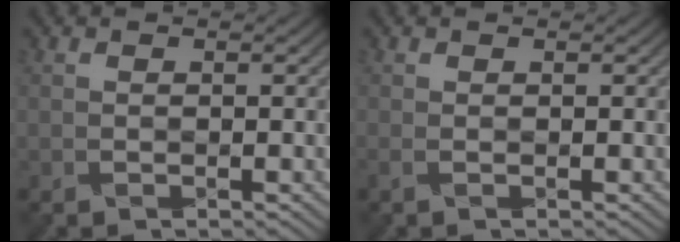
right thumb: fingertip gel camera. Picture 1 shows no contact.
{"total": 0.6, "force": [0.0, 0.1, 0.6], "torque": [-0.015, 0.002, -0.001]}